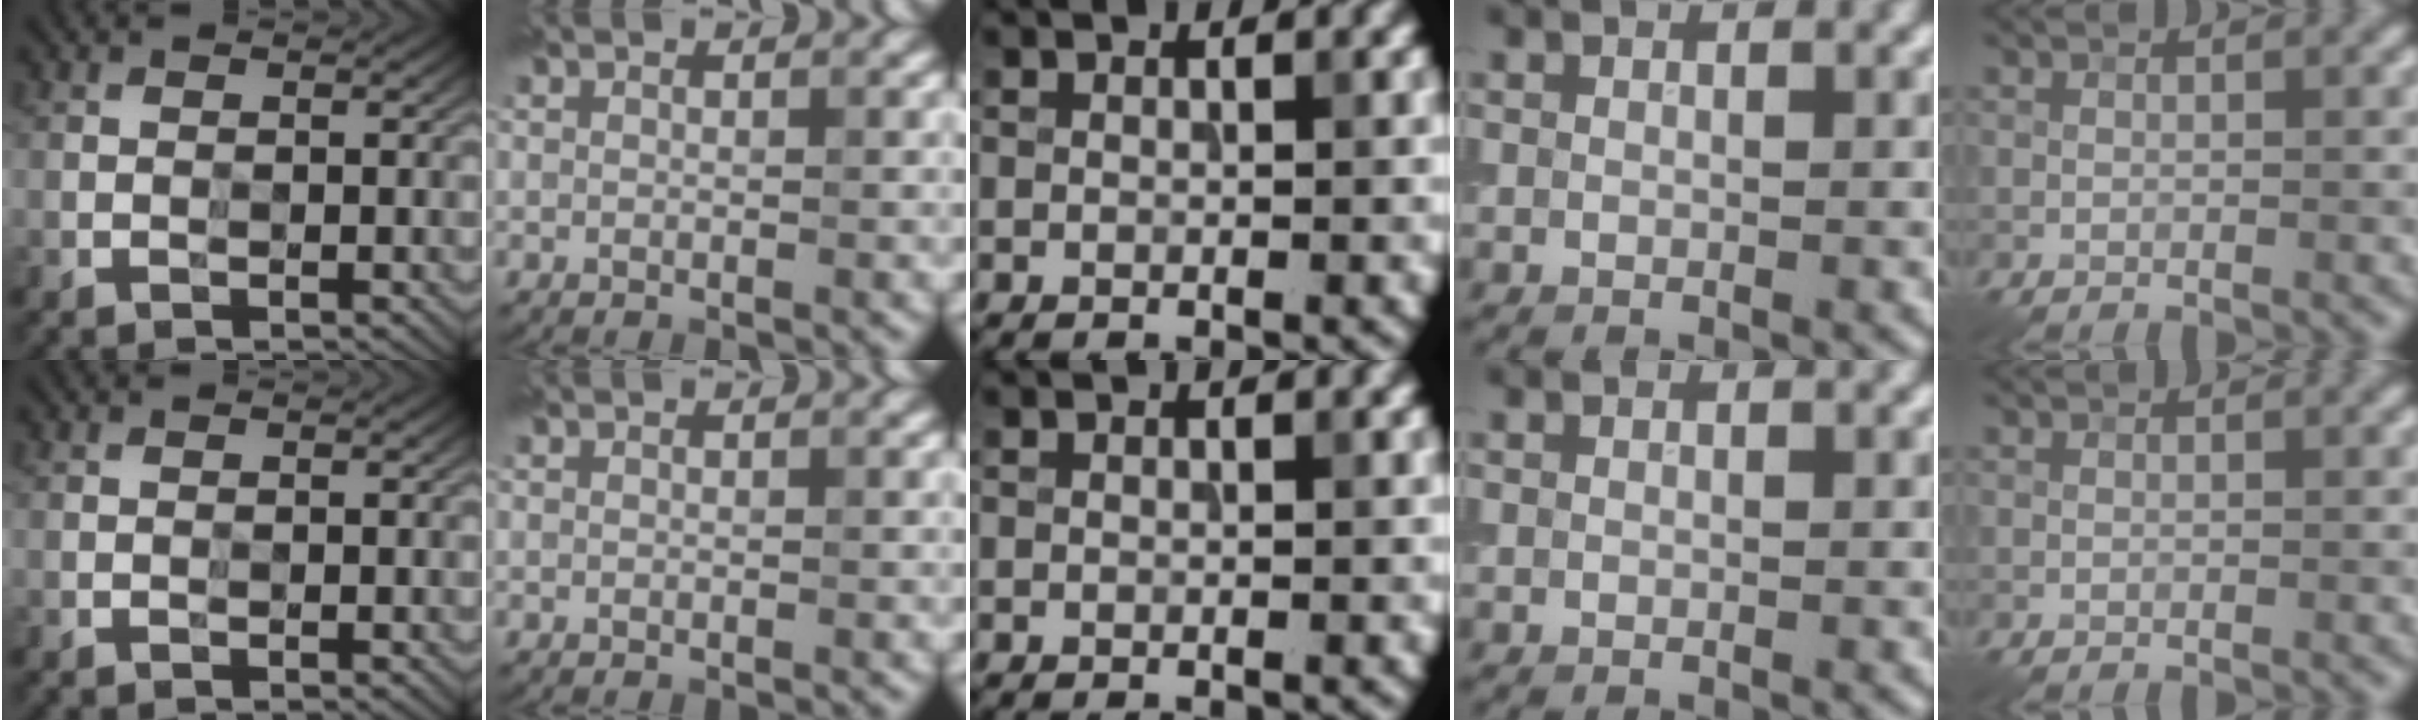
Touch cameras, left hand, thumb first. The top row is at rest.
{}